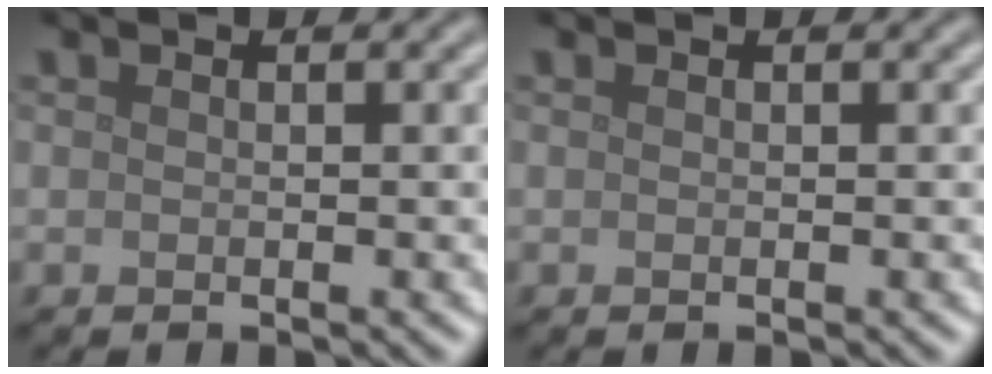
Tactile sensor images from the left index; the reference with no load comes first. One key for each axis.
{"total": 0.0}